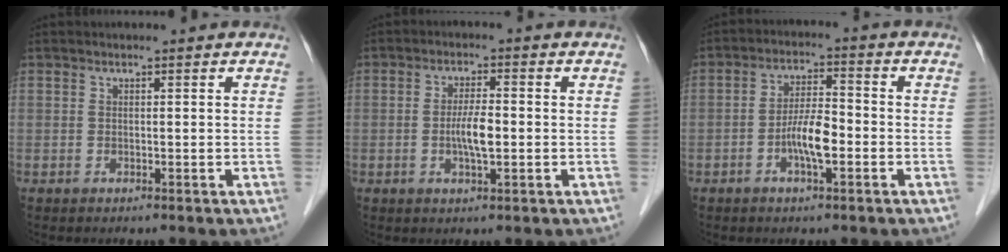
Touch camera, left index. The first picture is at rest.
{"total": 4.2, "force": [-0.7, 0.8, 4.0], "torque": [-0.080, -0.001, -0.012]}
{"total": 5.8, "force": [-2.0, 1.3, 5.2], "torque": [-0.106, 0.008, -0.039]}